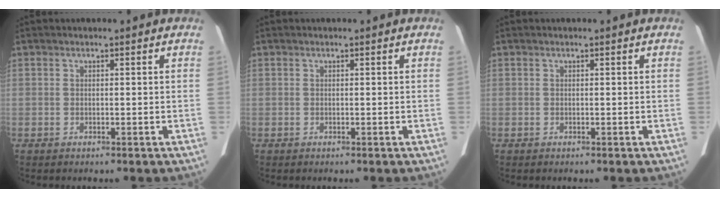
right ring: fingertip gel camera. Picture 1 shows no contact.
{"total": 0.0}
{"total": 0.0}